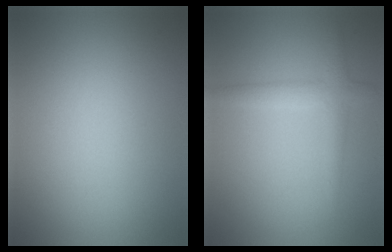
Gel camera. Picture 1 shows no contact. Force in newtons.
{"total": 2.5, "press": 2.5, "slide": 0.1}